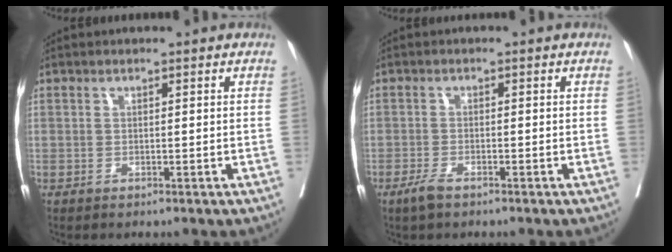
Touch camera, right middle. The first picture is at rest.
{"total": 2.2, "force": [-1.6, 0.5, 1.4], "torque": [-0.033, -0.003, -0.031]}